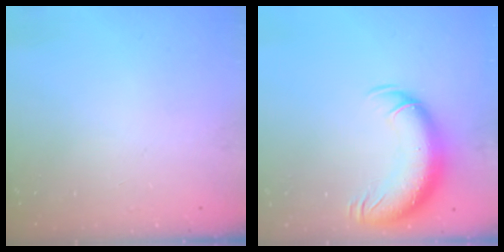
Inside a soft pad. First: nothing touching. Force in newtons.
{"total": 13.1, "press": 12.8, "slide": 3.1}